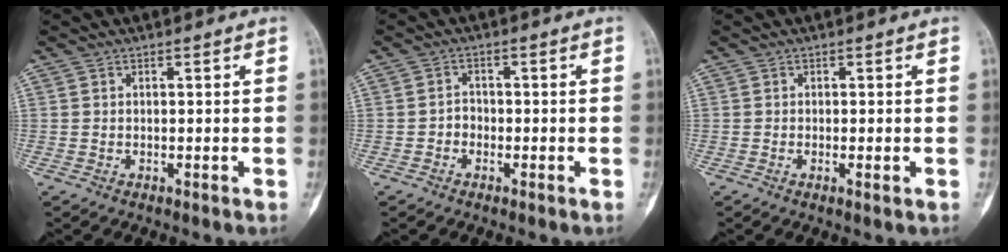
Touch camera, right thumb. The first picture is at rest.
{"total": 2.0, "force": [-1.0, 1.6, 0.7], "torque": [0.000, 0.011, -0.027]}
{"total": 1.1, "force": [-0.3, 0.2, 1.1], "torque": [-0.016, -0.002, -0.004]}